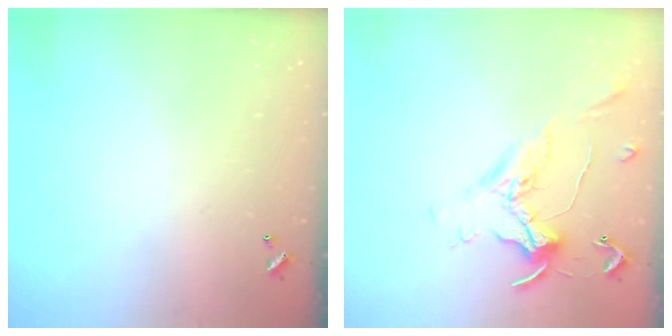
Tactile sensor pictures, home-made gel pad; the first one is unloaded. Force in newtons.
{"total": 1.1, "press": 1.0, "slide": 0.4}